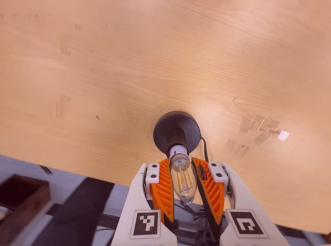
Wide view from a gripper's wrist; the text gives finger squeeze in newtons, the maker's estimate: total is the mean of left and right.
{"total": 16.5, "left": 17.0, "right": 16.0}